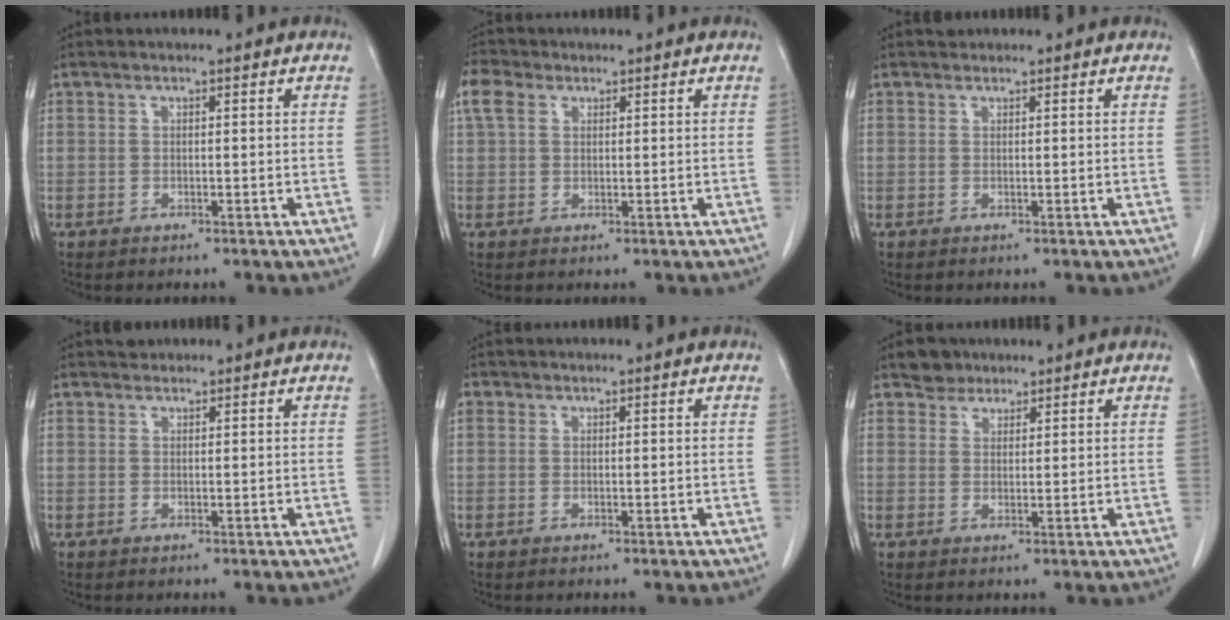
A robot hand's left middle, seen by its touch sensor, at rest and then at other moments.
{"total": 3.9, "force": [1.9, 2.6, 2.1], "torque": [-0.059, 0.020, 0.041]}
{"total": 0.5, "force": [0.5, 0.2, -0.1], "torque": [-0.005, 0.007, 0.010]}
{"total": 0.9, "force": [0.8, 0.4, -0.1], "torque": [-0.003, 0.007, 0.013]}
{"total": 1.2, "force": [0.5, 1.1, 0.3], "torque": [-0.002, 0.010, 0.008]}
{"total": 2.9, "force": [2.3, 1.7, 0.2], "torque": [-0.005, 0.008, 0.038]}